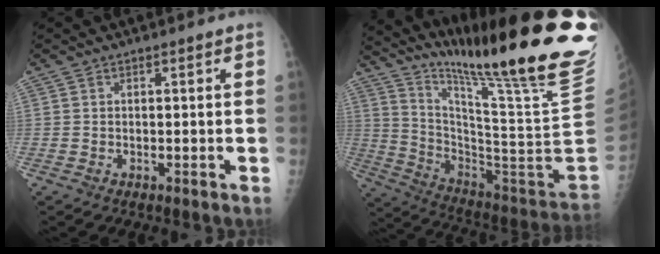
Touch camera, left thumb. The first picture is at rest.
{"total": 31.7, "force": [22.5, 1.4, 22.3], "torque": [-0.321, -0.148, 0.344]}